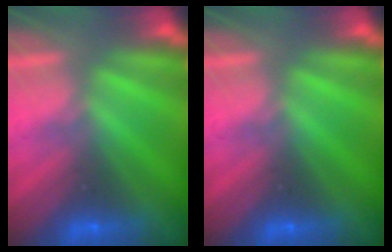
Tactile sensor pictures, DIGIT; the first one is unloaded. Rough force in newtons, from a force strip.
{"total": 0.0}